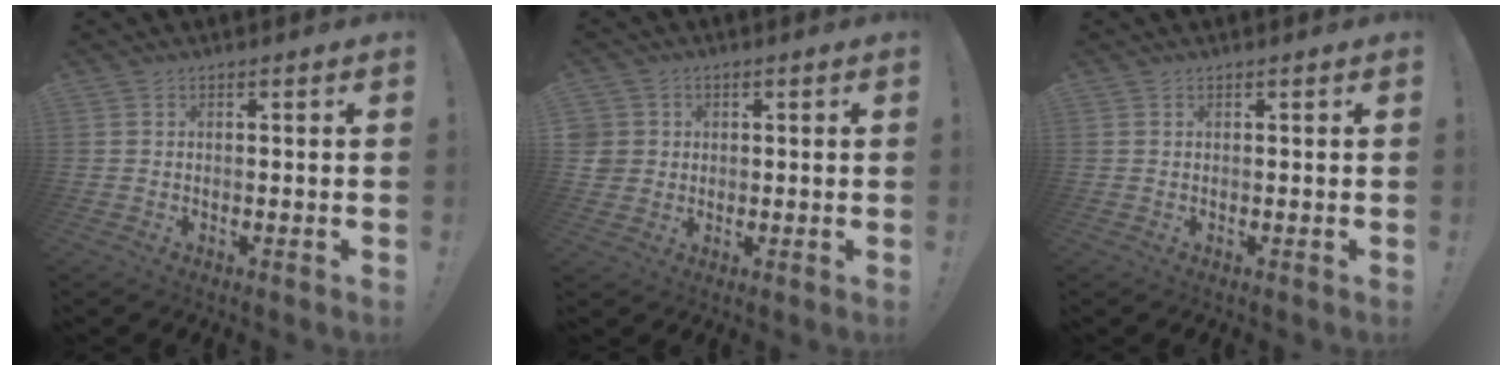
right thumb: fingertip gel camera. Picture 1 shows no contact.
{"total": 4.5, "force": [1.0, 4.3, 0.9], "torque": [-0.017, -0.002, 0.020]}
{"total": 0.0}